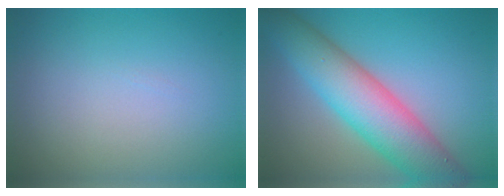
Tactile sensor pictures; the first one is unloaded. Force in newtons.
{"total": 8.4, "press": 8.4, "slide": 0.3}